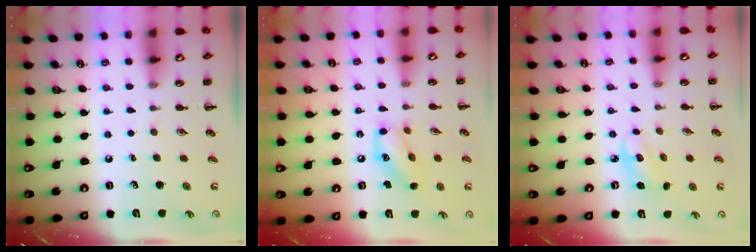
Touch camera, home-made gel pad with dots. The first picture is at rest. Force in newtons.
{"total": 11.1, "press": 11.0, "slide": 1.4}
{"total": 4.5, "press": 4.5, "slide": 0.7}